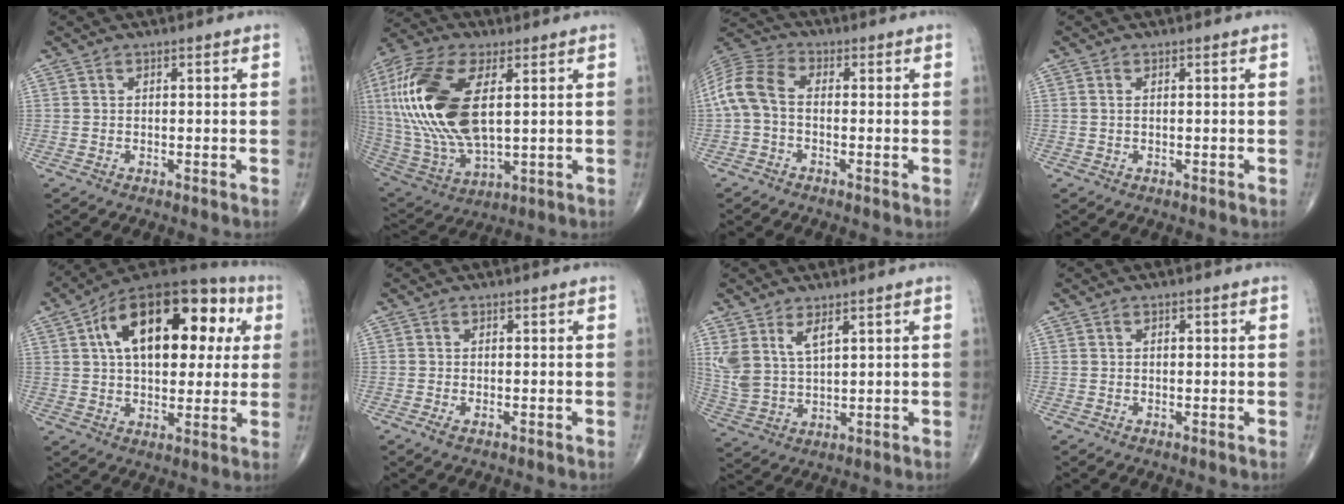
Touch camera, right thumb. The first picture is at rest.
{"total": 25.2, "force": [4.6, 12.3, 21.5], "torque": [-0.476, -0.012, 0.088]}
{"total": 8.6, "force": [-0.8, 5.3, 6.7], "torque": [-0.144, 0.025, -0.030]}
{"total": 0.8, "force": [0.1, 0.4, 0.7], "torque": [-0.015, 0.003, 0.004]}
{"total": 24.2, "force": [6.4, 13.0, 19.4], "torque": [-0.272, 0.032, 0.092]}
{"total": 1.3, "force": [-0.6, 0.5, 1.0], "torque": [-0.026, -0.003, -0.013]}
{"total": 7.5, "force": [3.8, 3.4, 5.5], "torque": [-0.113, -0.016, 0.088]}
{"total": 0.8, "force": [0.1, 0.5, 0.6], "torque": [-0.011, 0.003, 0.001]}